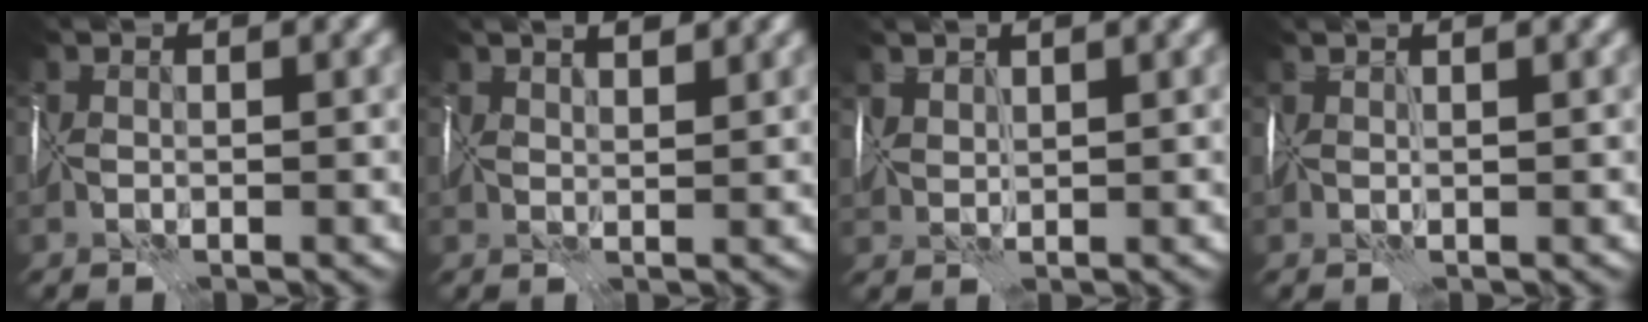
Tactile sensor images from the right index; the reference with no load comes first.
{"total": 3.5, "force": [2.8, 1.0, 1.9], "torque": [-0.011, 0.024, 0.024]}
{"total": 2.0, "force": [1.8, 0.4, 0.7], "torque": [-0.017, 0.011, 0.037]}
{"total": 2.4, "force": [1.5, 0.5, 1.9], "torque": [-0.015, 0.020, 0.010]}